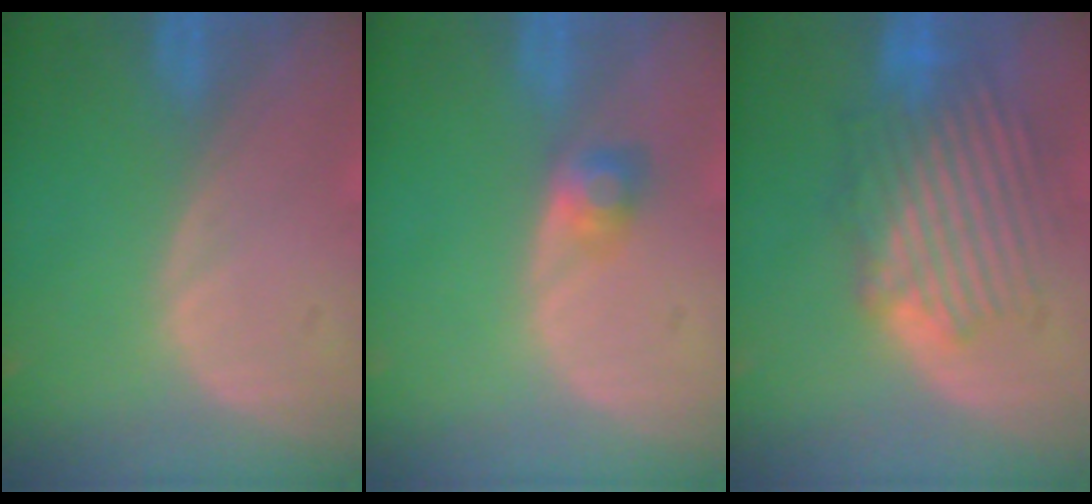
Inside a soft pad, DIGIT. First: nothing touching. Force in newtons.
{"total": 2.4, "press": 2.3, "slide": 0.9}
{"total": 8.5, "press": 8.1, "slide": 2.6}